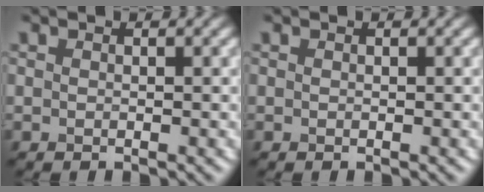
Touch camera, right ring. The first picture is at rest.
{"total": 0.0}